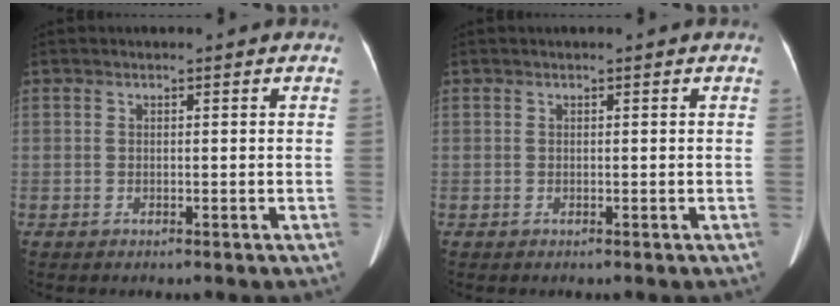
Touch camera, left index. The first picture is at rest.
{"total": 0.0}